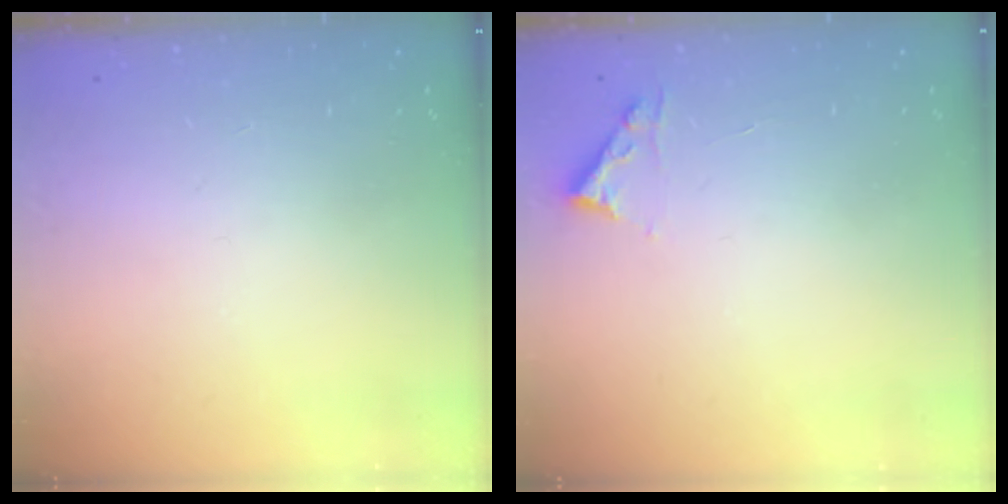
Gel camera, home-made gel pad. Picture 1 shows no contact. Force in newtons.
{"total": 4.5, "press": 4.4, "slide": 0.5}